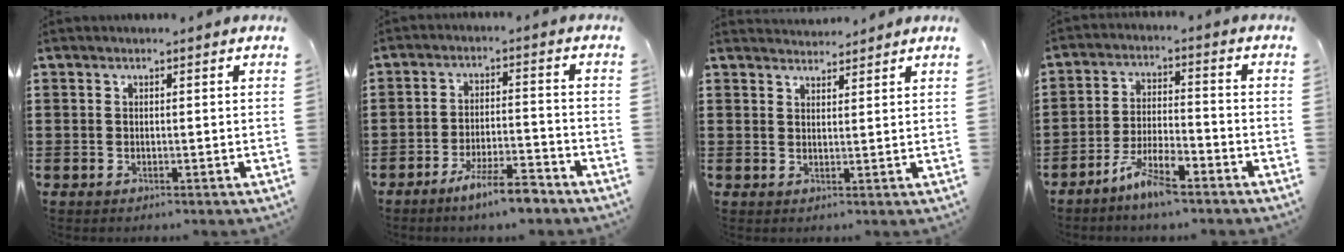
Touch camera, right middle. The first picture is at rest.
{"total": 6.7, "force": [-5.4, 0.7, 3.9], "torque": [-0.075, -0.002, -0.102]}
{"total": 2.1, "force": [2.0, 0.2, -0.2], "torque": [-0.002, 0.000, 0.039]}
{"total": 6.2, "force": [-4.8, 0.9, 3.9], "torque": [-0.083, -0.002, -0.093]}